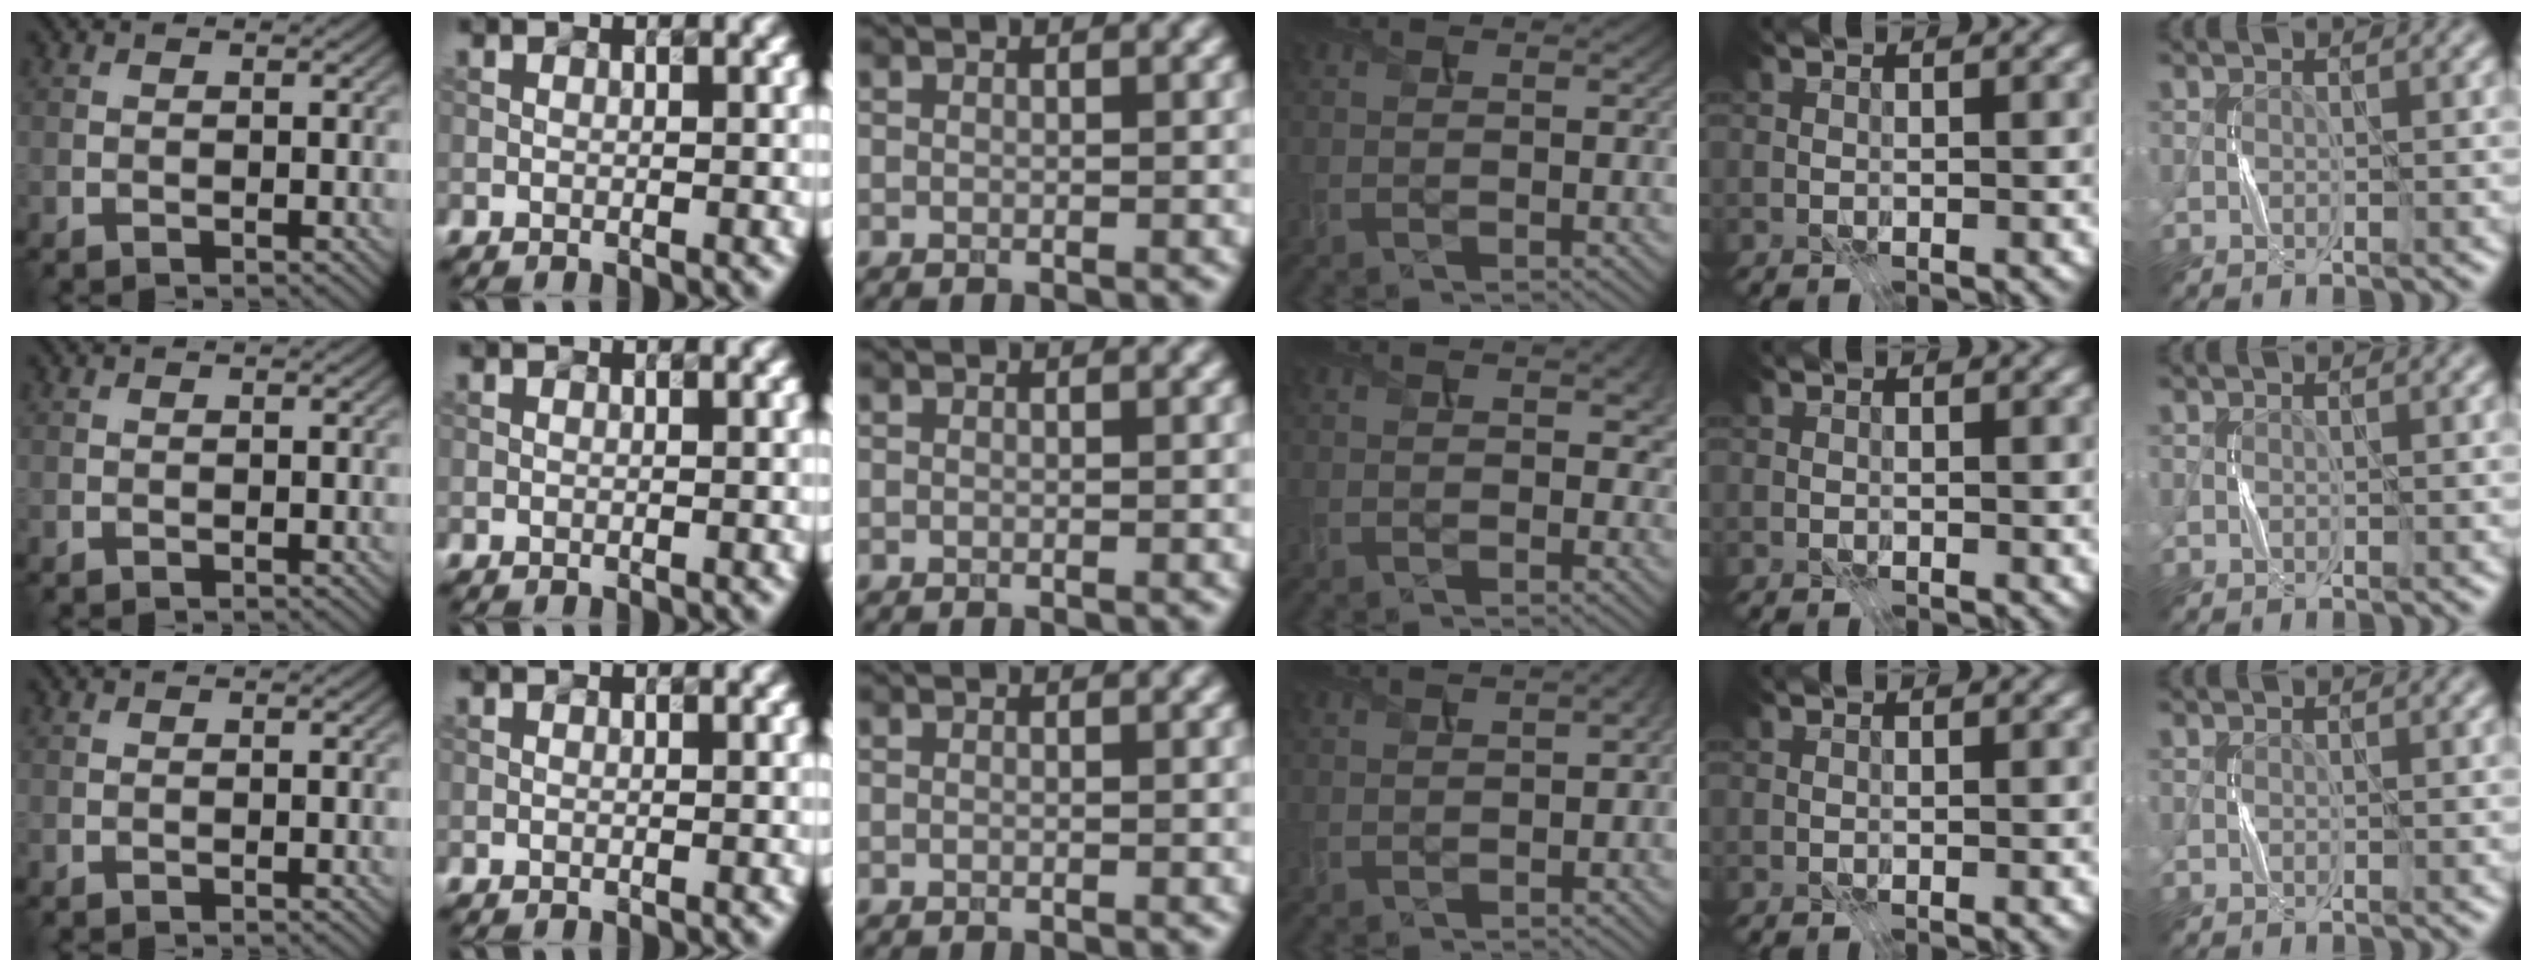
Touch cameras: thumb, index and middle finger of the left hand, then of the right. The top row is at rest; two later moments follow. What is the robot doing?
{"motion": "press", "object": "syringe"}